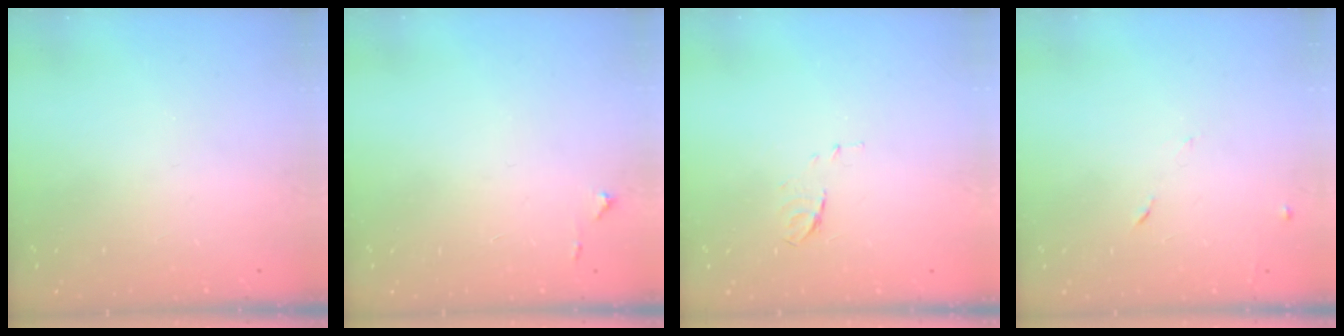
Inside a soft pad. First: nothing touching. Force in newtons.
{"total": 4.3, "press": 4.2, "slide": 0.7}
{"total": 5.8, "press": 5.8, "slide": 0.7}
{"total": 6.7, "press": 6.7, "slide": 0.8}